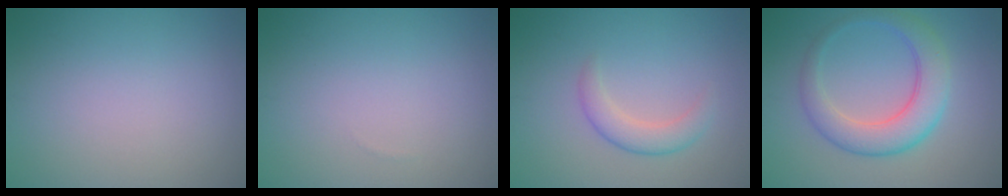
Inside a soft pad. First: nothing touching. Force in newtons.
{"total": 0.0}
{"total": 2.4, "press": 2.4, "slide": 0.2}
{"total": 5.1, "press": 5.1, "slide": 0.2}